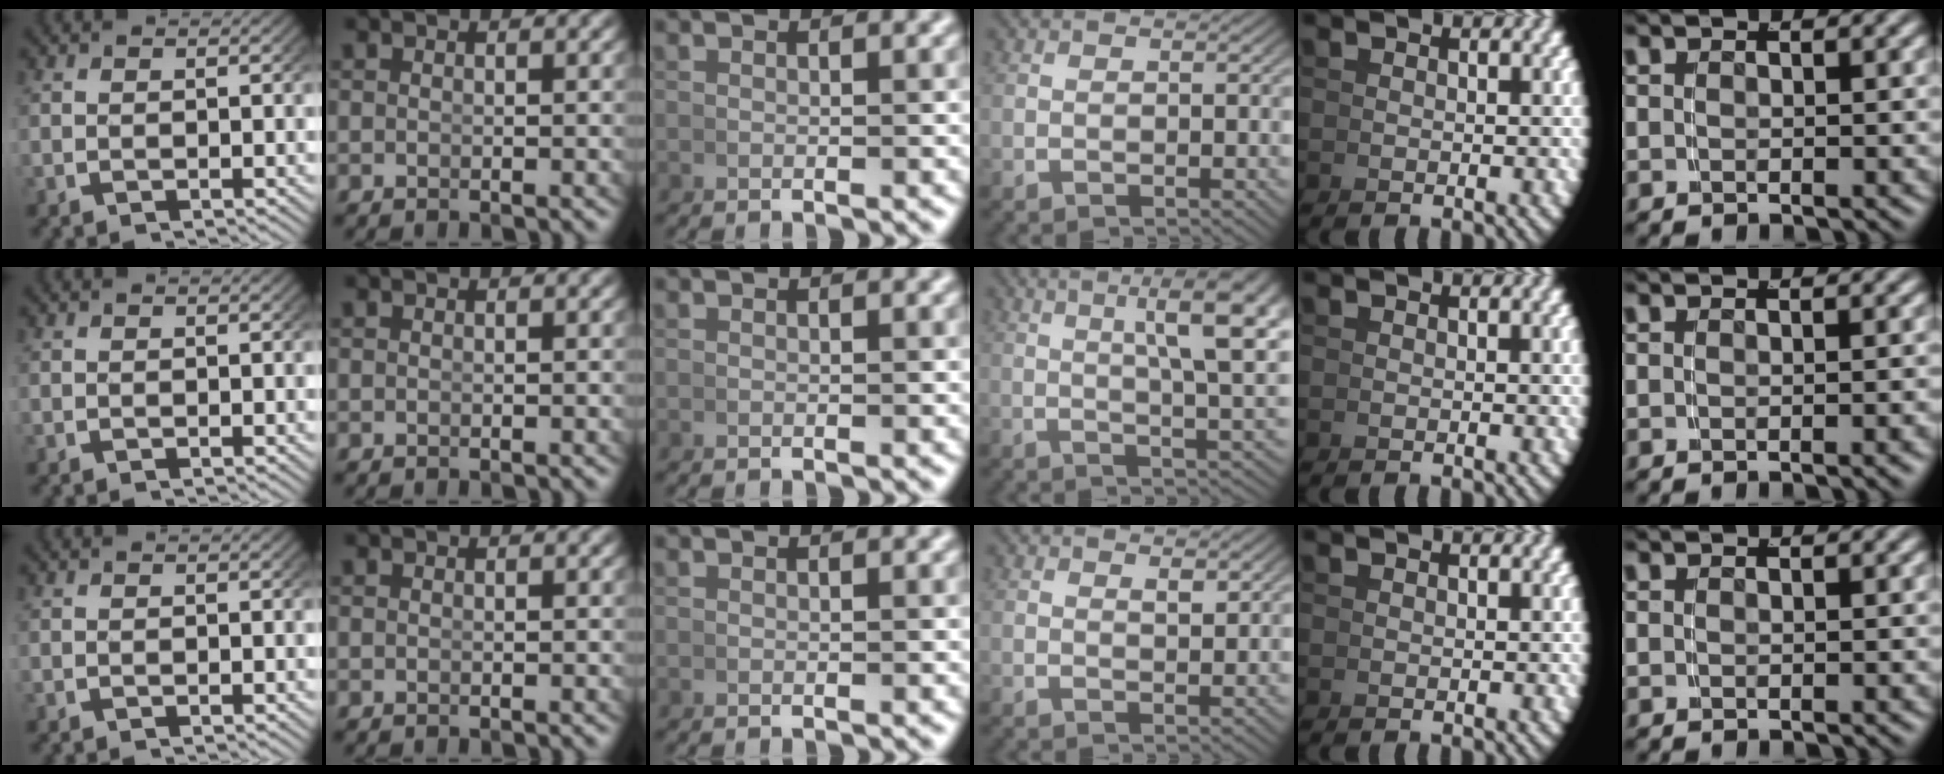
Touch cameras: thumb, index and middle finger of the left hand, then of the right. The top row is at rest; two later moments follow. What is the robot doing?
{"motion": "lift_and_place", "object": "cup"}